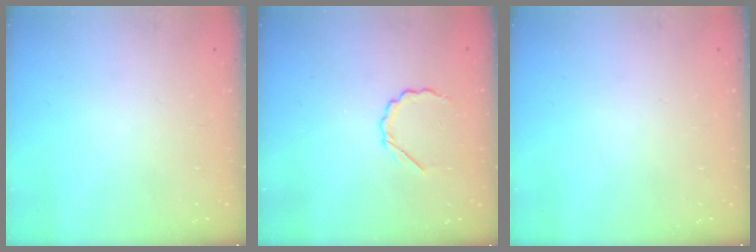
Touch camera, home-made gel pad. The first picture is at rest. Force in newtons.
{"total": 4.2, "press": 4.0, "slide": 1.4}
{"total": 0.0}